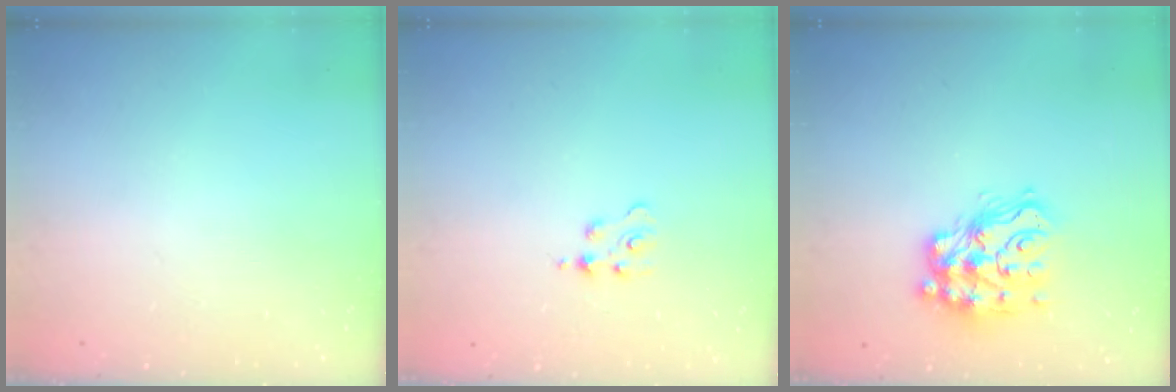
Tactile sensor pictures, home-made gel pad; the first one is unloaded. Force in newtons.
{"total": 1.8, "press": 1.8, "slide": 0.3}
{"total": 15.9, "press": 15.9, "slide": 0.9}